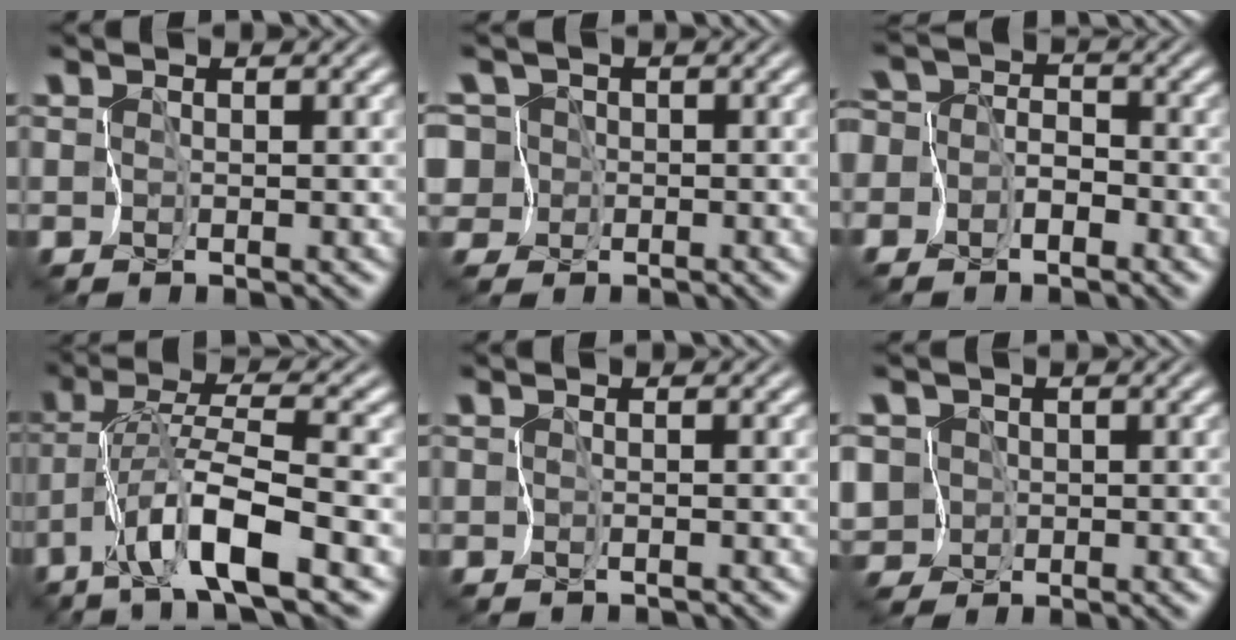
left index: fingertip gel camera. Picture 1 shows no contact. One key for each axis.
{"total": 6.5, "fx": -0.2, "fy": 6.0, "fz": 2.5, "tx": -0.081, "ty": 0.026, "tz": -0.056}
{"total": 6.0, "fx": -3.1, "fy": 4.8, "fz": 1.8, "tx": -0.041, "ty": 0.013, "tz": -0.075}
{"total": 6.8, "fx": -3.6, "fy": 0.0, "fz": 5.8, "tx": -0.110, "ty": 0.013, "tz": -0.072}
{"total": 0.6, "fx": -0.5, "fy": -0.4, "fz": -0.1, "tx": 0.002, "ty": -0.006, "tz": -0.014}
{"total": 6.3, "fx": -1.5, "fy": 5.6, "fz": 2.5, "tx": -0.072, "ty": 0.014, "tz": -0.064}